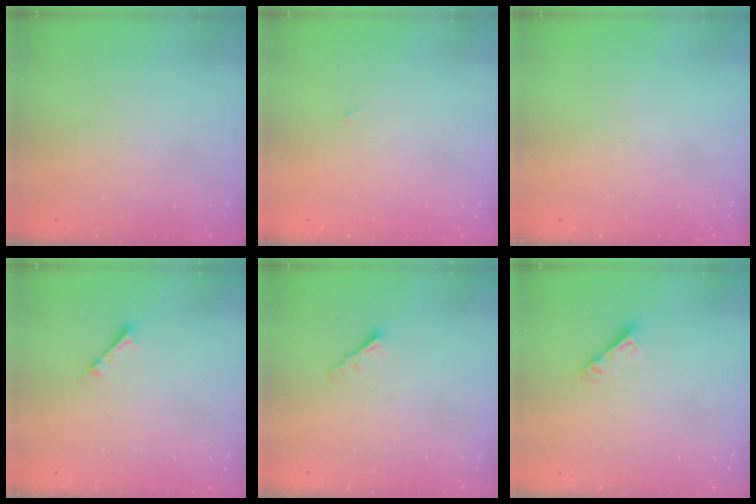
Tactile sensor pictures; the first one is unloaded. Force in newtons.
{"total": 0.0}
{"total": 0.0}
{"total": 2.1, "press": 2.1, "slide": 0.3}
{"total": 2.0, "press": 2.0, "slide": 0.3}
{"total": 4.3, "press": 4.3, "slide": 0.3}